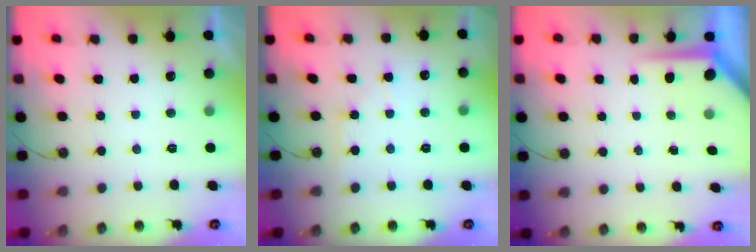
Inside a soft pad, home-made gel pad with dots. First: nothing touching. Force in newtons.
{"total": 6.5, "press": 6.5, "slide": 0.9}
{"total": 4.9, "press": 4.8, "slide": 0.5}